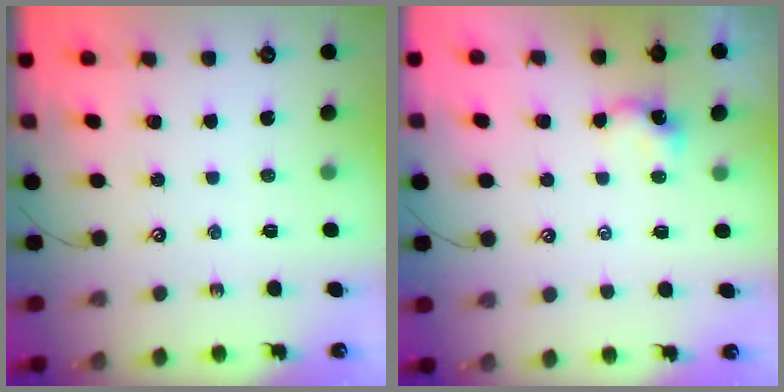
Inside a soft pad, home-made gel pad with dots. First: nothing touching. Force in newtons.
{"total": 0.6, "press": 0.5, "slide": 0.3}